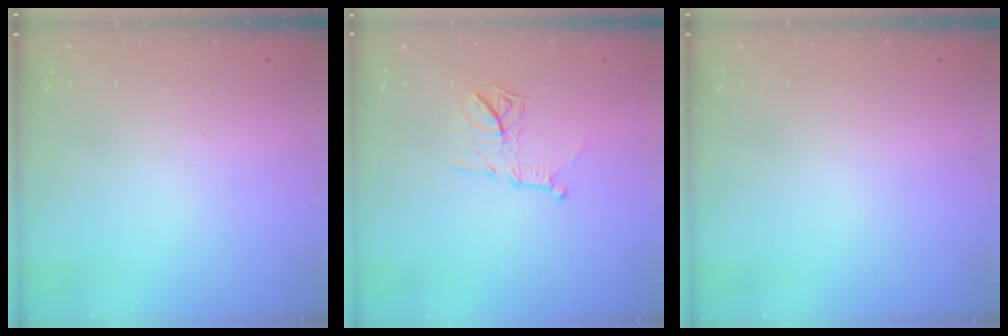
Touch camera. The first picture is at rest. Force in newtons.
{"total": 10.6, "press": 10.6, "slide": 0.8}
{"total": 0.0}